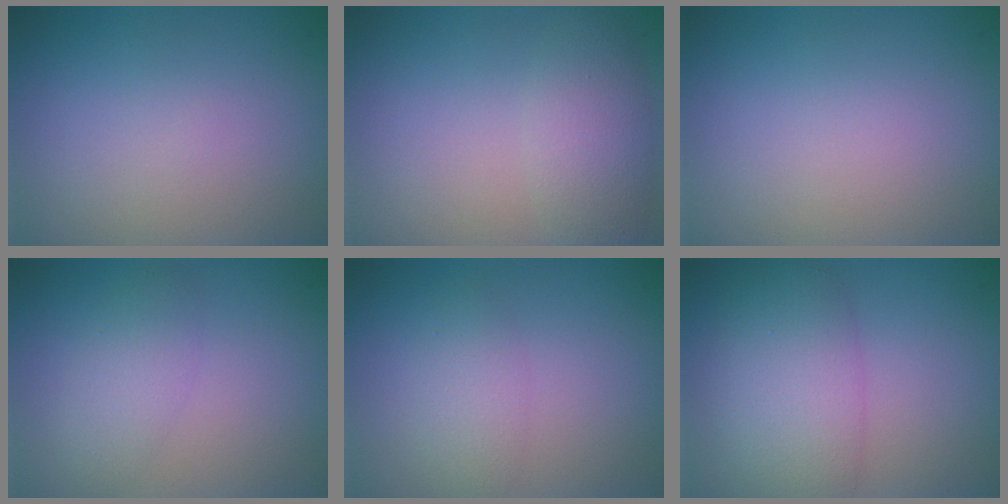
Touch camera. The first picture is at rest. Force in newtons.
{"total": 3.3, "press": 3.3, "slide": 0.2}
{"total": 0.0}
{"total": 2.4, "press": 2.4, "slide": 0.2}
{"total": 2.3, "press": 2.3, "slide": 0.1}
{"total": 6.7, "press": 6.7, "slide": 0.4}